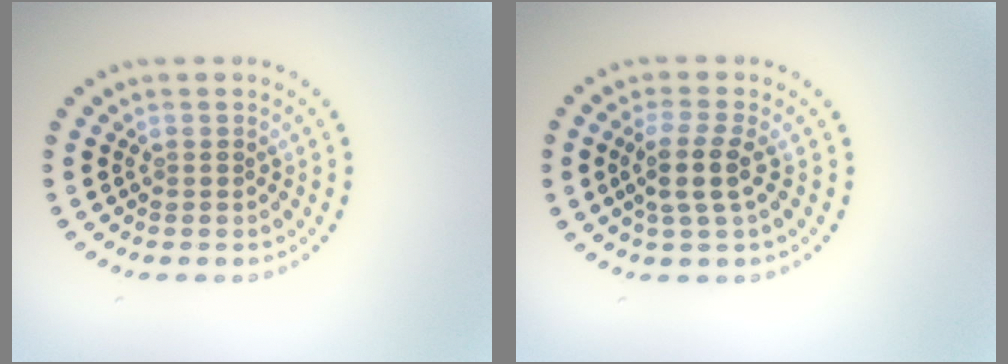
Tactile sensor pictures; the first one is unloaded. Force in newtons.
{"total": 2.8, "press": 2.3, "slide": 1.6}